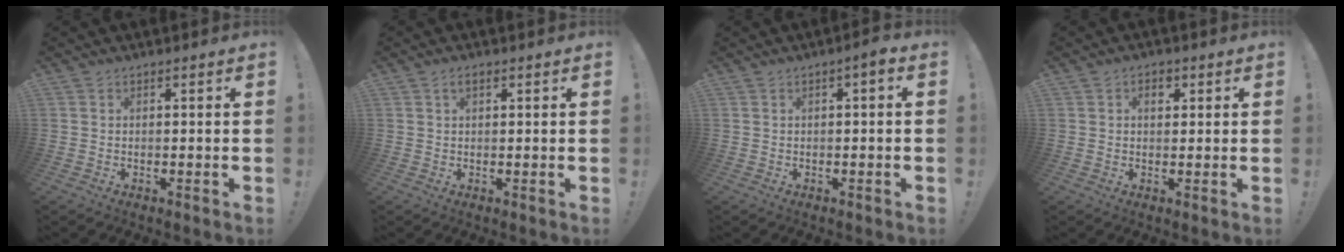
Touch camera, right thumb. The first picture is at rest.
{"total": 2.1, "force": [0.9, 1.1, 1.6], "torque": [-0.030, 0.003, 0.016]}
{"total": 2.4, "force": [-0.7, 0.4, 2.2], "torque": [-0.036, 0.006, -0.015]}
{"total": 3.3, "force": [1.0, 2.3, 2.1], "torque": [-0.029, 0.004, 0.014]}